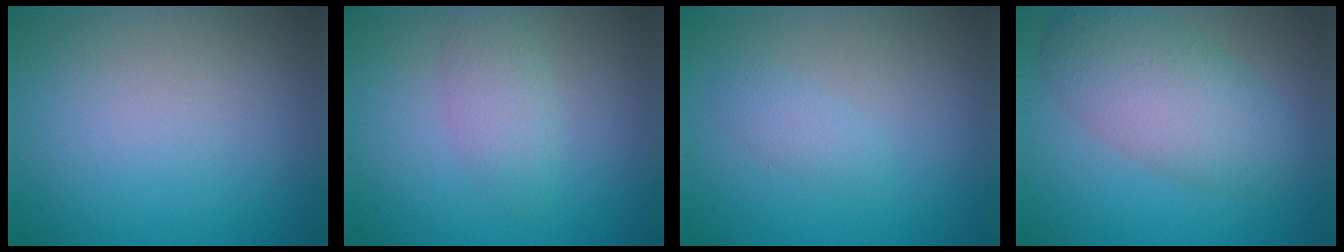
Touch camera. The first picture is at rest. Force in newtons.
{"total": 2.2, "press": 2.2, "slide": 0.1}
{"total": 1.2, "press": 1.2, "slide": 0.1}
{"total": 6.0, "press": 6.0, "slide": 0.0}